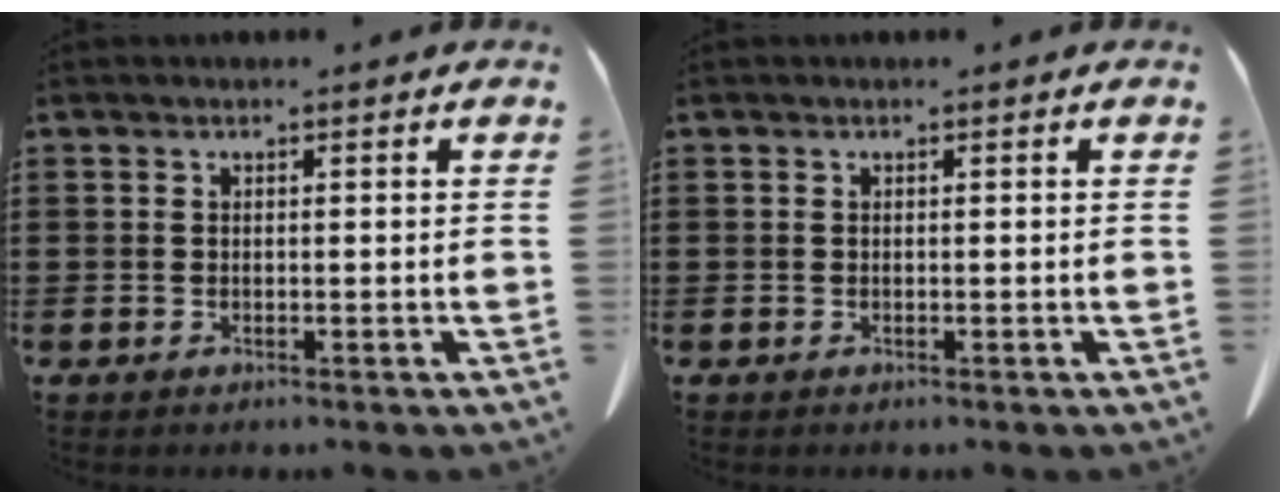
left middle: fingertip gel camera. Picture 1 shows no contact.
{"total": 0.0}